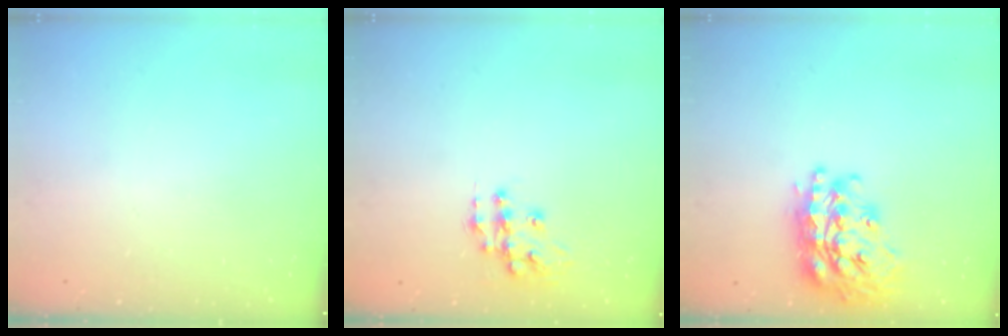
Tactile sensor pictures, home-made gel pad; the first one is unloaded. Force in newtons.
{"total": 11.5, "press": 11.5, "slide": 0.7}
{"total": 25.6, "press": 25.5, "slide": 2.2}